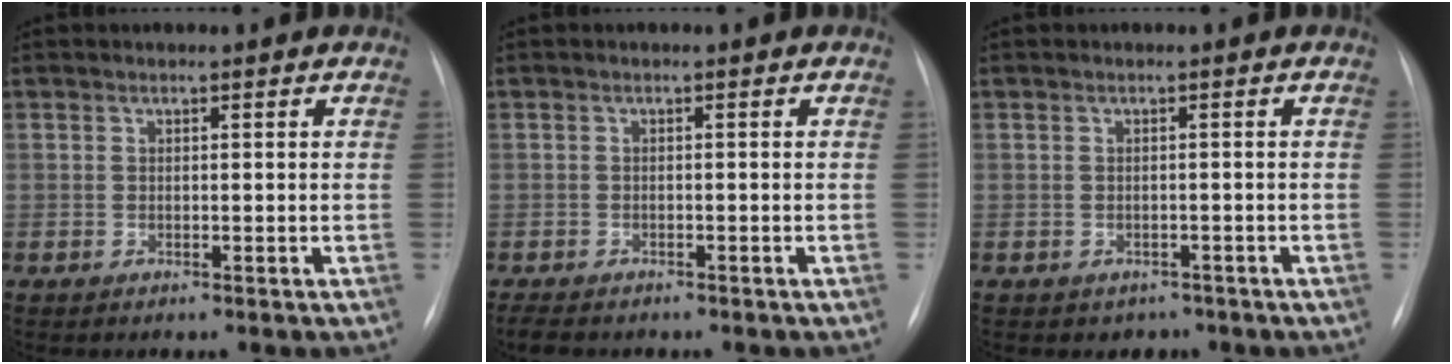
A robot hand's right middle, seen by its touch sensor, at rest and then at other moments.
{"total": 3.7, "force": [-3.1, 1.4, 1.6], "torque": [-0.027, -0.008, -0.039]}
{"total": 2.2, "force": [-1.4, 1.6, 0.2], "torque": [-0.003, 0.008, -0.014]}